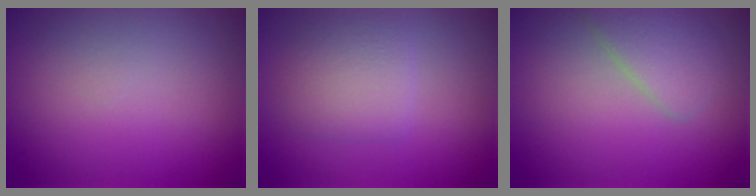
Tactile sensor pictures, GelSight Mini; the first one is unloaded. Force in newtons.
{"total": 2.9, "press": 2.9, "slide": 0.1}
{"total": 2.6, "press": 2.6, "slide": 0.1}